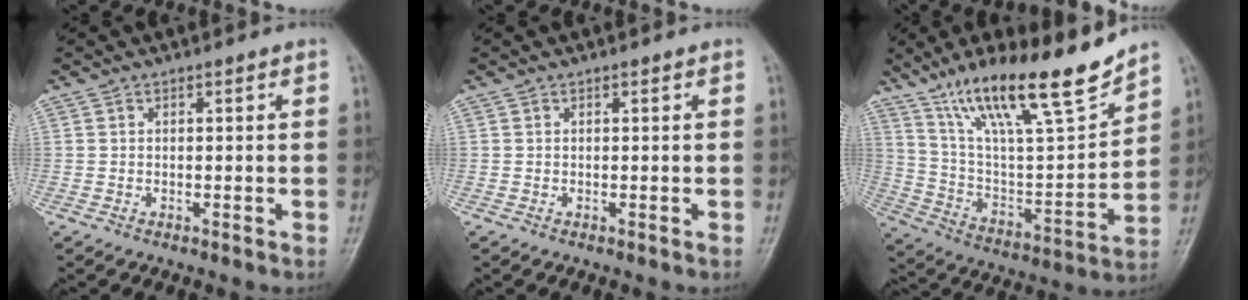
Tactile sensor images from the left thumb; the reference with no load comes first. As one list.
[{"total": 0.0}, {"total": 22.1, "force": [16.1, 4.2, 14.6], "torque": [-0.220, -0.070, 0.286]}]